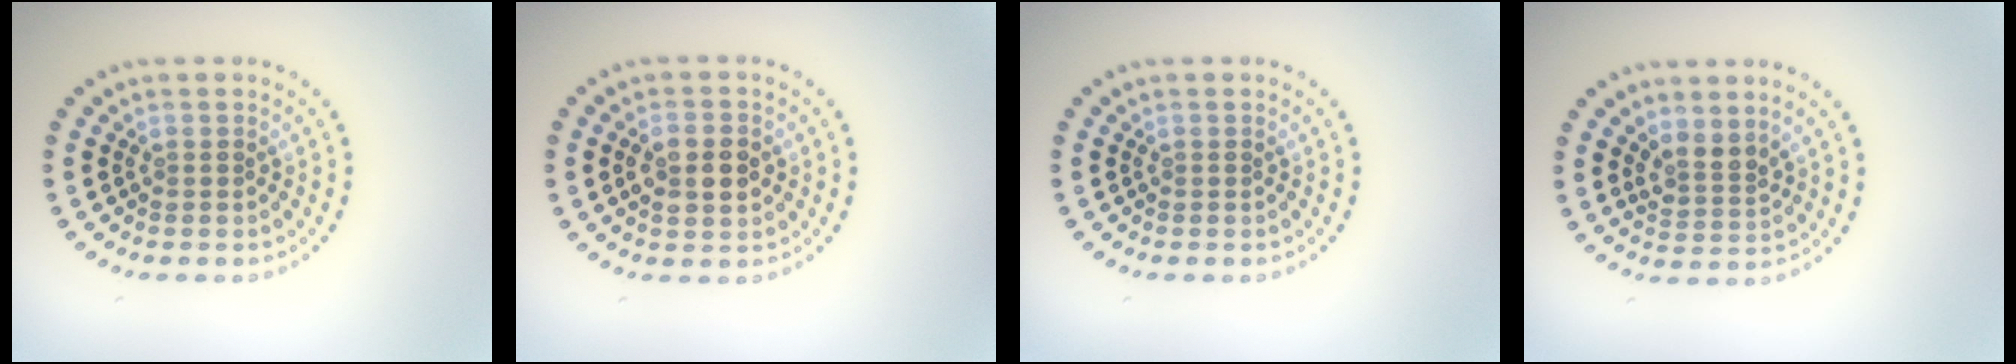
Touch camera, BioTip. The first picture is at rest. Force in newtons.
{"total": 2.9, "press": 2.9, "slide": 0.1}
{"total": 0.0}
{"total": 2.3, "press": 1.7, "slide": 1.5}